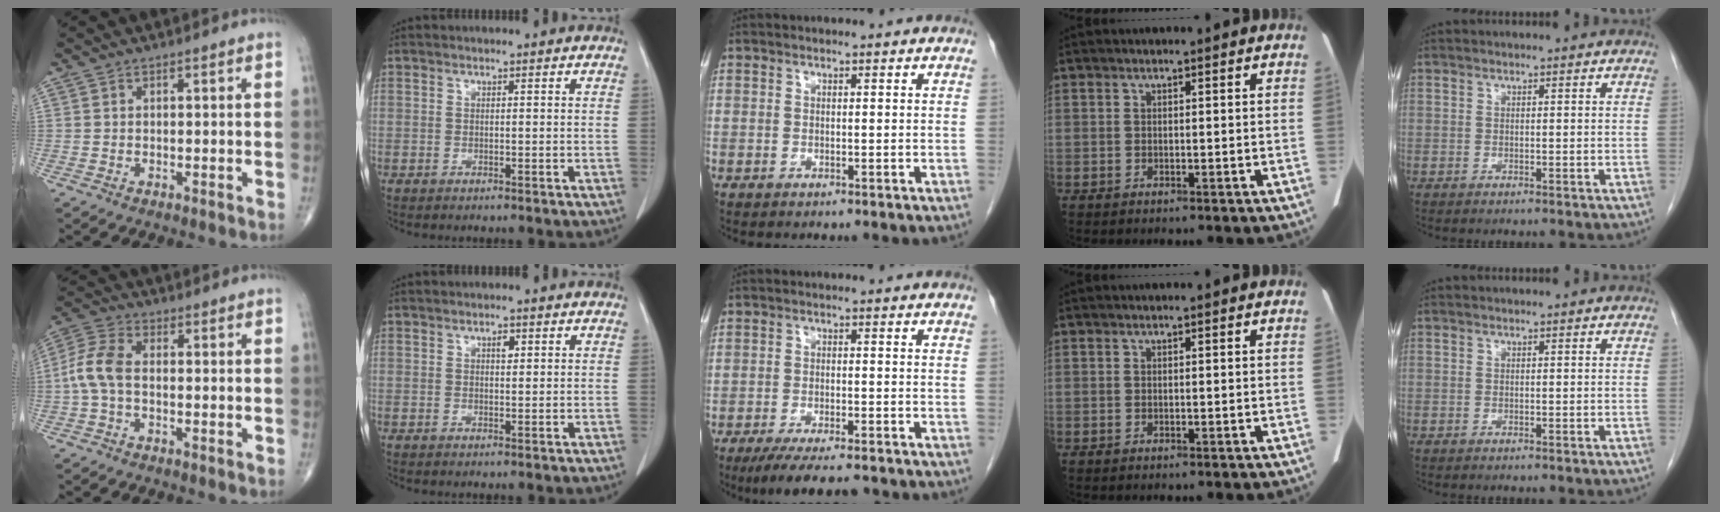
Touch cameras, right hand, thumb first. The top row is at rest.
{"thumb": {"total": 6.9, "force": [-0.8, 3.9, 5.7], "torque": [-0.130, 0.020, -0.024]}, "index": {"total": 1.3, "force": [0.5, 0.6, 1.0], "torque": [-0.016, 0.000, 0.007]}, "middle": {"total": 9.8, "force": [-8.1, 1.8, 5.1], "torque": [-0.078, -0.015, -0.124]}}